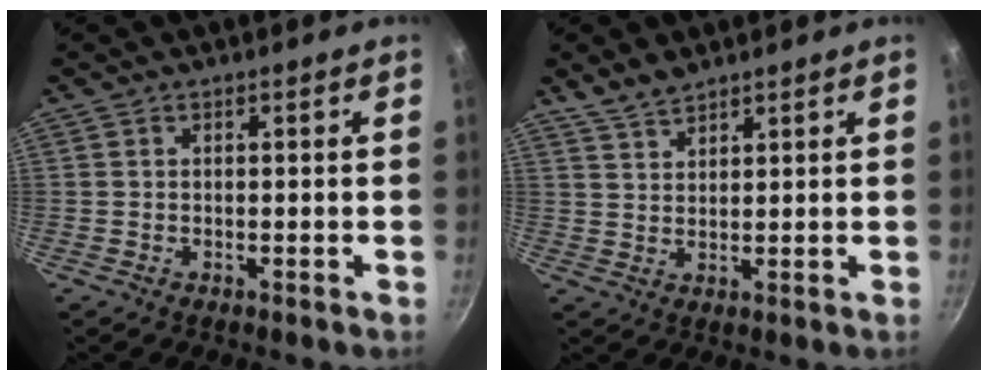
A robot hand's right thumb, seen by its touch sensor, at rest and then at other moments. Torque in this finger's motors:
{"motor_torque": [-0.94, 1.55, -0.66, 0.85, 0.00]}